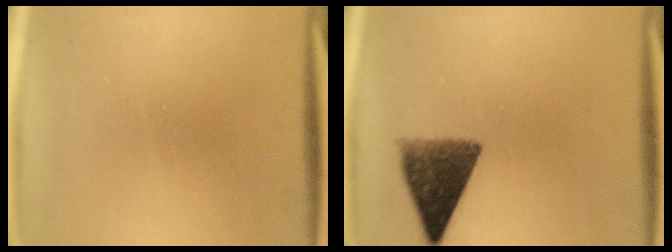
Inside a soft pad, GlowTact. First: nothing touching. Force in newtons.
{"total": 8.7}